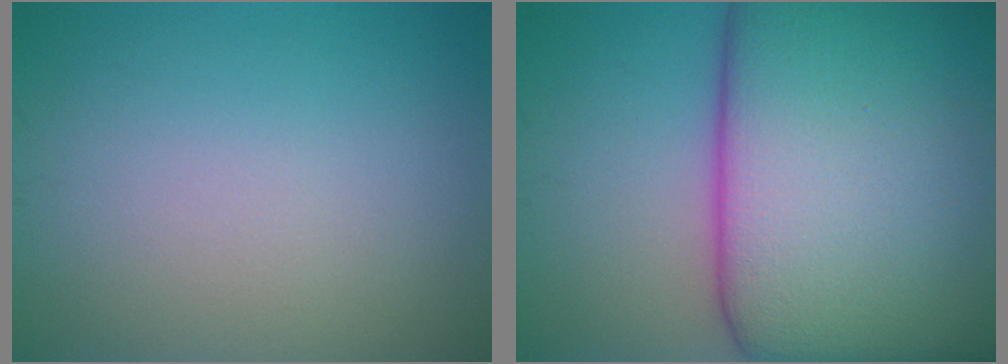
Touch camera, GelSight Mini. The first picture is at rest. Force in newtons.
{"total": 23.4, "press": 23.4, "slide": 0.7}